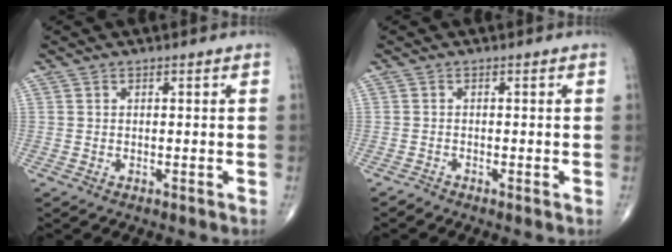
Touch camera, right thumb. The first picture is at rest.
{"total": 0.7, "force": [-0.7, 0.2, 0.3], "torque": [-0.006, -0.003, -0.018]}